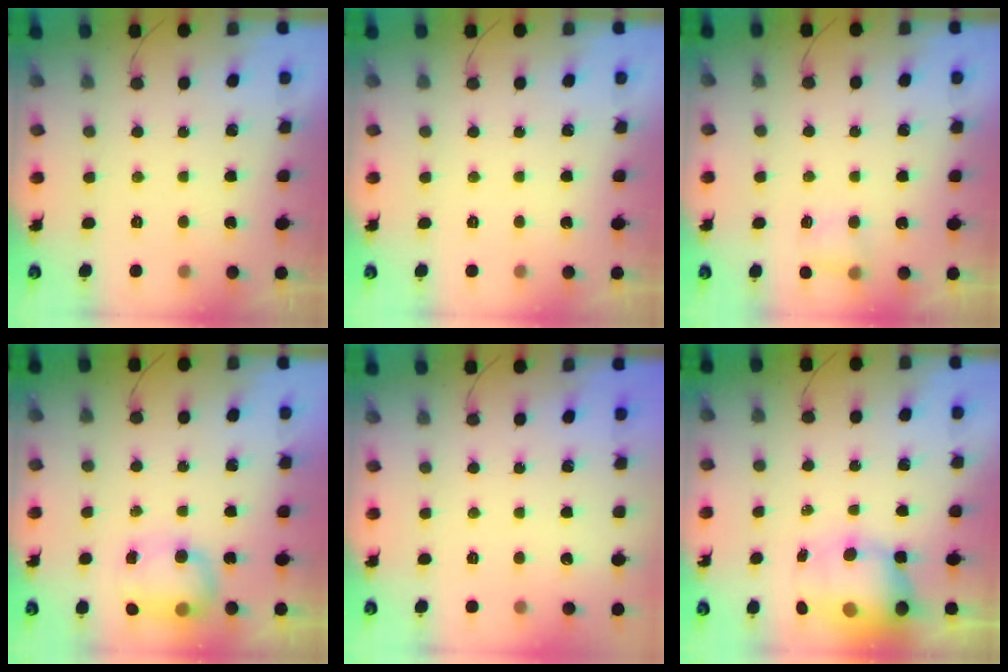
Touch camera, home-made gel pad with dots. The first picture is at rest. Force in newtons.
{"total": 0.0}
{"total": 7.8, "press": 4.7, "slide": 6.2}
{"total": 8.0, "press": 8.0, "slide": 0.8}
{"total": 0.0}
{"total": 11.6, "press": 11.2, "slide": 3.0}